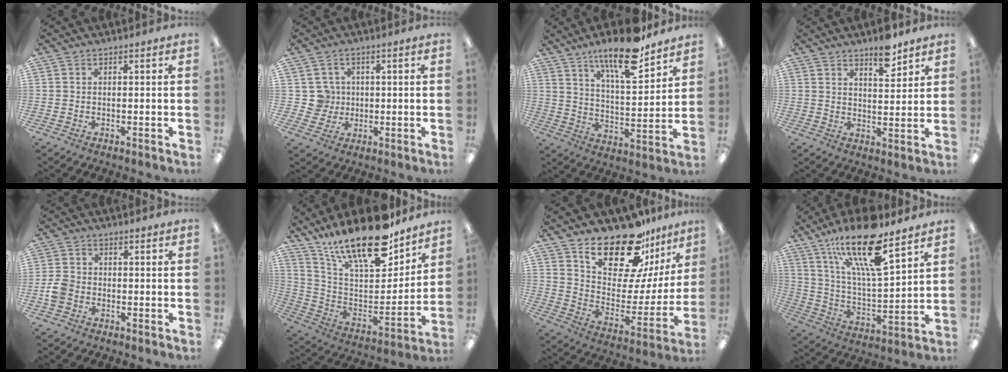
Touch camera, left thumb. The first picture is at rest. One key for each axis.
{"total": 5.7, "fx": 0.9, "fy": 5.6, "fz": 0.3, "tx": -0.002, "ty": 0.002, "tz": 0.017}
{"total": 15.4, "fx": 11.5, "fy": 3.8, "fz": 9.5, "tx": -0.156, "ty": -0.063, "tz": 0.191}
{"total": 6.8, "fx": 5.4, "fy": 2.4, "fz": 3.4, "tx": -0.030, "ty": -0.038, "tz": 0.089}
{"total": 4.3, "fx": -1.5, "fy": 3.4, "fz": 2.2, "tx": -0.041, "ty": 0.010, "tz": -0.027}
{"total": 22.4, "fx": 17.1, "fy": 7.5, "fz": 12.3, "tx": -0.213, "ty": -0.113, "tz": 0.296}
{"total": 20.6, "fx": 16.5, "fy": 8.1, "fz": 9.2, "tx": -0.149, "ty": -0.124, "tz": 0.290}
{"total": 20.7, "fx": 14.0, "fy": 5.9, "fz": 14.1, "tx": -0.246, "ty": -0.078, "tz": 0.235}